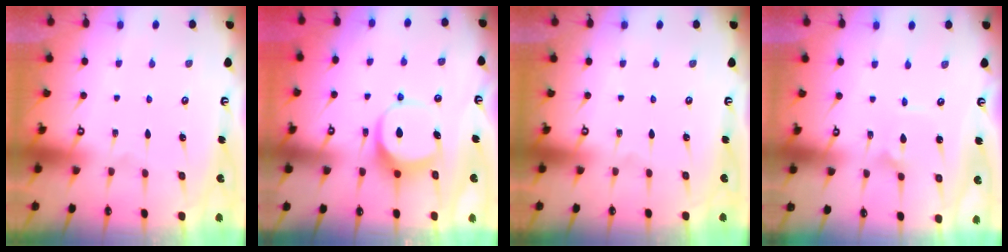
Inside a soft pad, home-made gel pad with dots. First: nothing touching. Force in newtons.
{"total": 9.4, "press": 9.4, "slide": 0.4}
{"total": 0.0}
{"total": 1.7, "press": 1.7, "slide": 0.3}